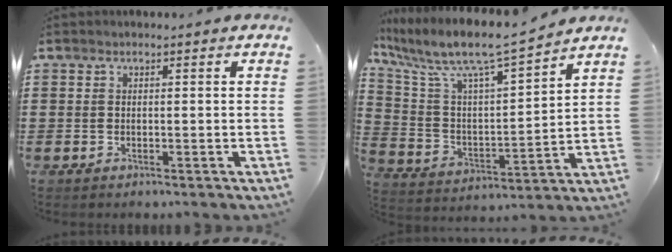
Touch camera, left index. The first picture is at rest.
{"total": 8.8, "force": [7.4, 0.8, 4.6], "torque": [-0.122, -0.056, 0.119]}